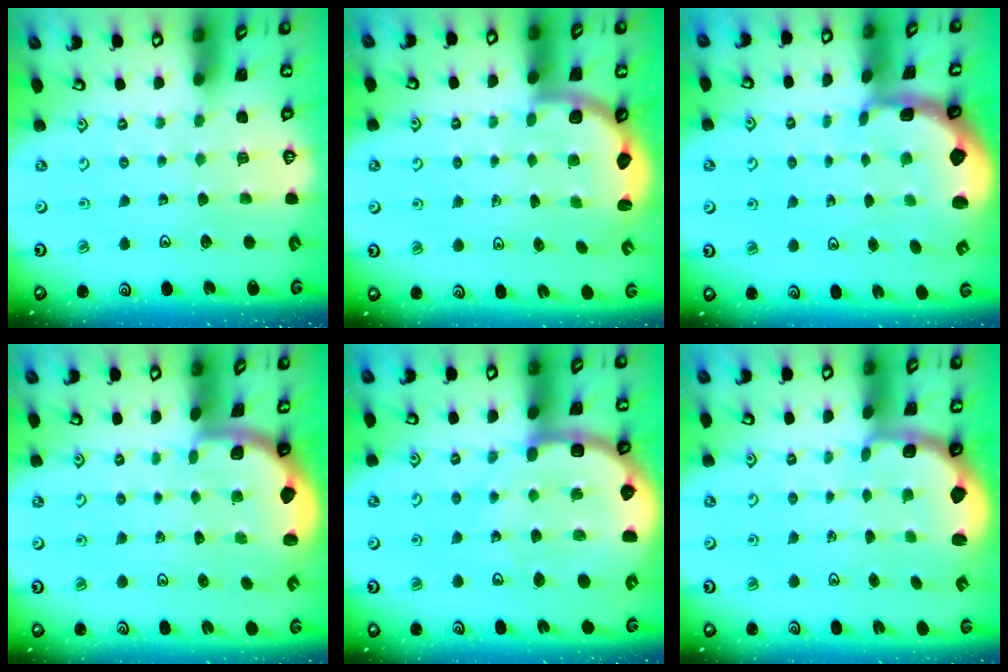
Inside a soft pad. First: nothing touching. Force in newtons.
{"total": 3.4, "press": 2.7, "slide": 2.2}
{"total": 2.3, "press": 1.5, "slide": 1.8}
{"total": 1.9, "press": 1.8, "slide": 0.6}
{"total": 12.7, "press": 12.5, "slide": 2.3}
{"total": 2.4, "press": 1.1, "slide": 2.2}